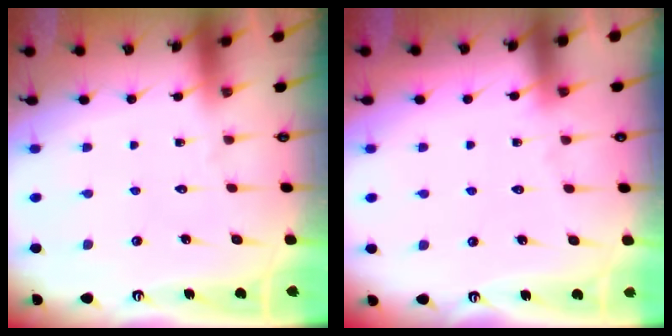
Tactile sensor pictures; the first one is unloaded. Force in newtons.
{"total": 3.8, "press": 3.7, "slide": 0.6}